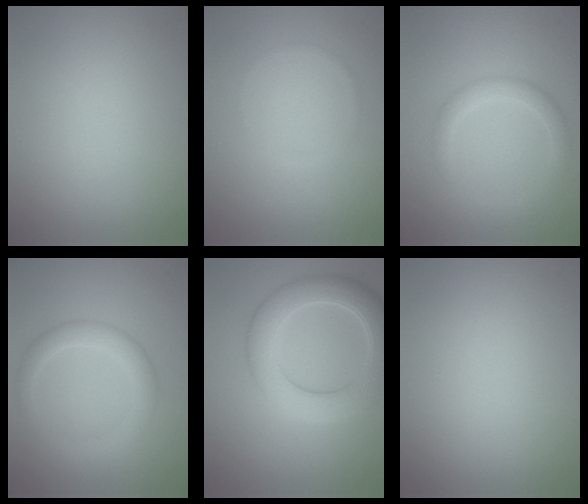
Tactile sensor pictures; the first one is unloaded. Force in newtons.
{"total": 0.6, "press": 0.6, "slide": 0.1}
{"total": 2.5, "press": 2.4, "slide": 0.2}
{"total": 3.3, "press": 3.3, "slide": 0.1}
{"total": 6.4, "press": 6.3, "slide": 0.4}
{"total": 0.0}